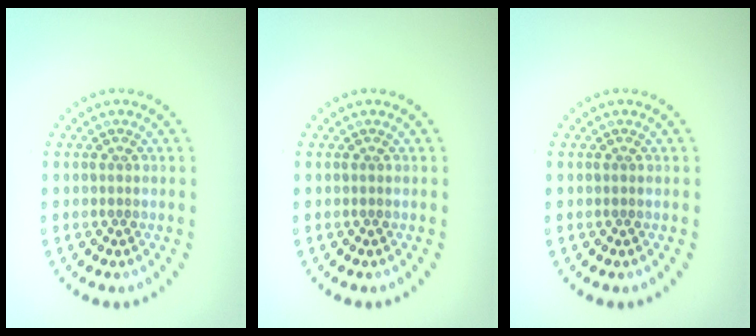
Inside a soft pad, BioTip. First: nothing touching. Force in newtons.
{"total": 0.0}
{"total": 0.0}